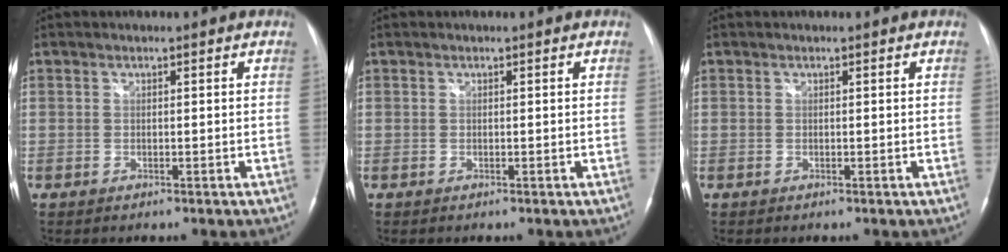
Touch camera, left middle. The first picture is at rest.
{"total": 0.0}
{"total": 0.0}